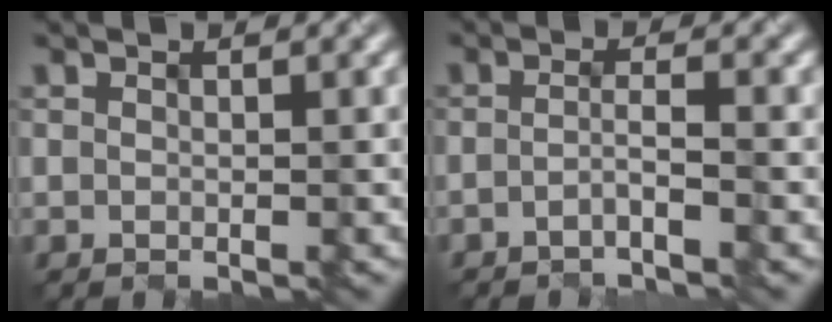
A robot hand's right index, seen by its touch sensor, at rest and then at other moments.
{"total": 1.8, "force": [-1.1, 0.2, 1.3], "torque": [-0.021, 0.005, -0.029]}